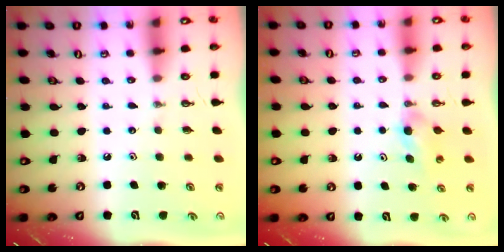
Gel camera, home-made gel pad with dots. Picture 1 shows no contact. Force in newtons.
{"total": 3.1, "press": 3.1, "slide": 0.3}